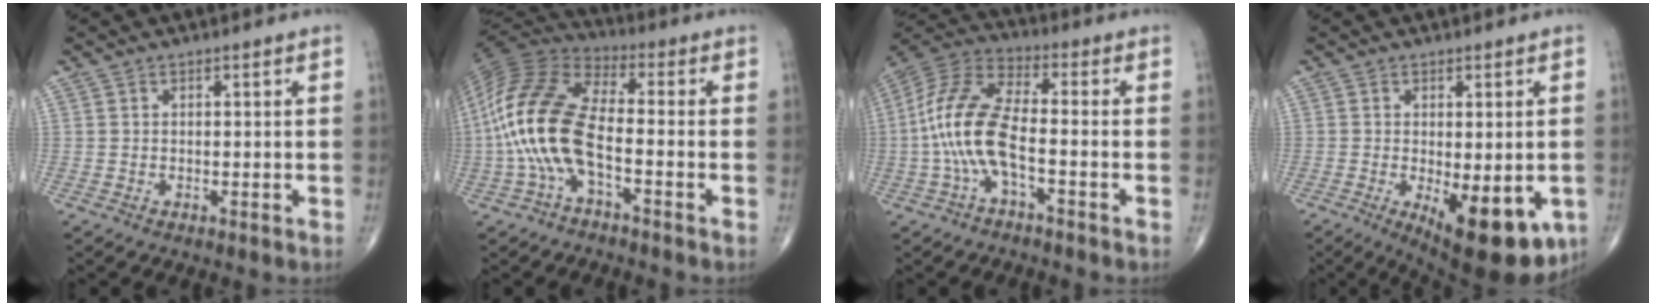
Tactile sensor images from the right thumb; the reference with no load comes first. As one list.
[{"total": 16.9, "force": [-3.8, 7.3, 14.8], "torque": [-0.321, 0.034, -0.080]}, {"total": 13.2, "force": [-2.8, 4.9, 12.0], "torque": [-0.268, 0.037, -0.062]}, {"total": 14.6, "force": [-4.9, 6.0, 12.4], "torque": [-0.140, -0.017, -0.053]}]